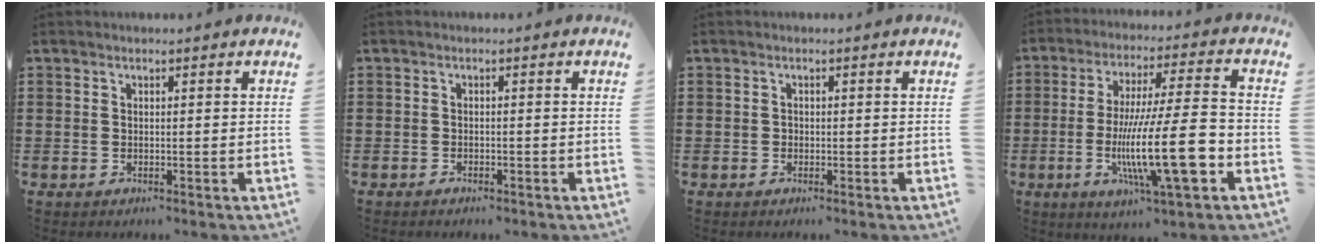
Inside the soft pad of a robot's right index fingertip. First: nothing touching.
{"total": 0.9, "force": [-0.9, 0.2, 0.1], "torque": [-0.005, 0.000, -0.019]}
{"total": 0.5, "force": [-0.2, 0.5, 0.2], "torque": [-0.005, 0.002, -0.005]}
{"total": 17.6, "force": [-5.2, 2.8, 16.6], "torque": [-0.300, -0.013, -0.091]}